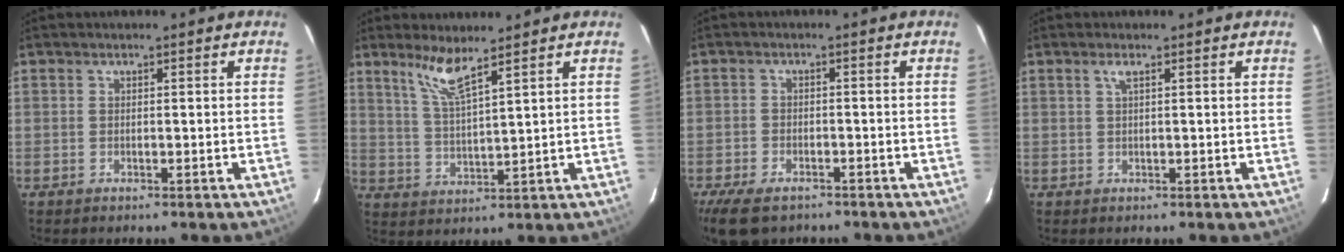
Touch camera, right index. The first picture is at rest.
{"total": 6.2, "force": [4.7, 0.1, 4.1], "torque": [-0.084, -0.003, 0.098]}
{"total": 8.1, "force": [-5.8, 4.1, 3.9], "torque": [-0.102, -0.012, -0.101]}
{"total": 1.1, "force": [0.5, -0.2, 1.0], "torque": [-0.020, 0.002, 0.010]}